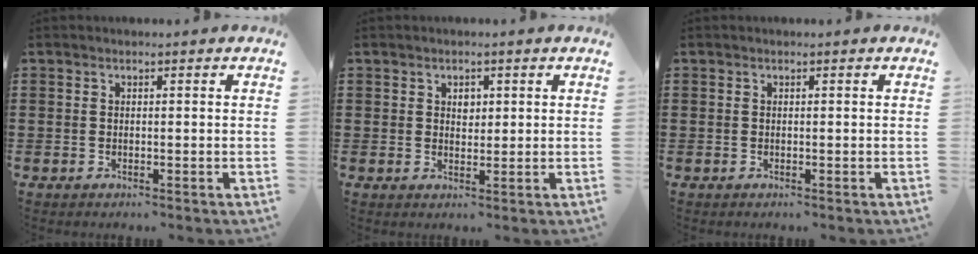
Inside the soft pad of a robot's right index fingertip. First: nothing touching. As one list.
[{"total": 1.9, "force": [0.7, 1.3, 1.1], "torque": [-0.016, 0.004, 0.010]}, {"total": 0.0}]